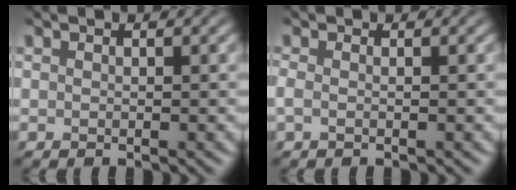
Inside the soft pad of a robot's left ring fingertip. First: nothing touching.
{"total": 0.7, "force": [-0.2, 0.2, 0.6], "torque": [-0.013, -0.001, -0.003]}